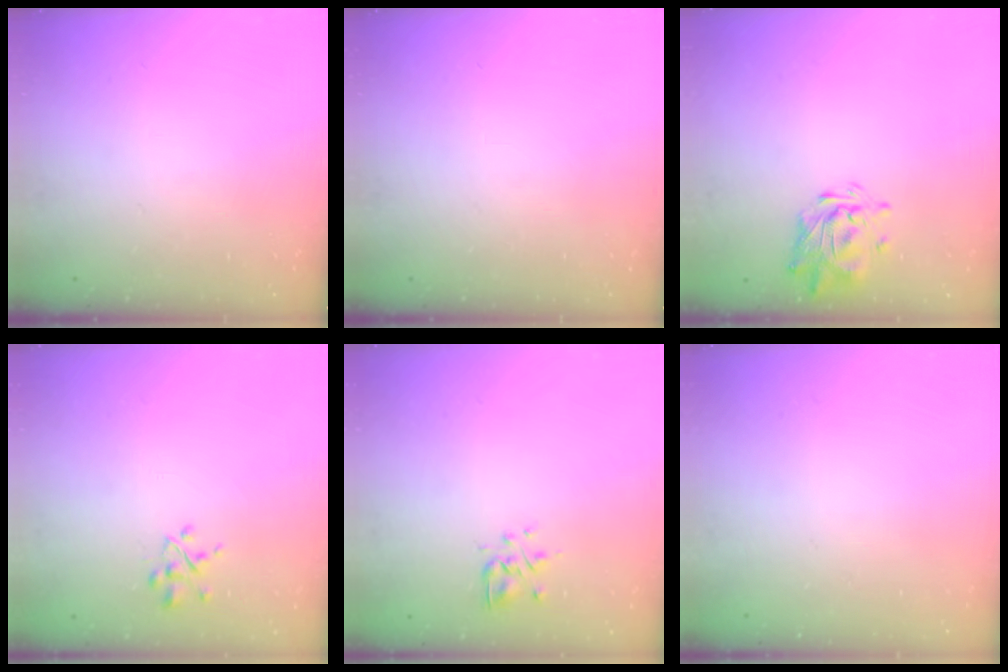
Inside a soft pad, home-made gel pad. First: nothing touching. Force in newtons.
{"total": 0.0}
{"total": 1.5, "press": 1.5, "slide": 0.4}
{"total": 2.7, "press": 2.6, "slide": 0.7}
{"total": 3.4, "press": 3.2, "slide": 1.2}
{"total": 1.8, "press": 1.8, "slide": 0.2}